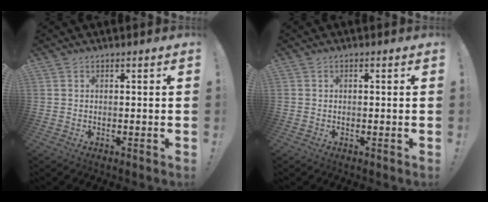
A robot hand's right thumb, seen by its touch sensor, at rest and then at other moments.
{"total": 0.6, "force": [-0.2, 0.5, 0.3], "torque": [-0.012, 0.006, -0.002]}